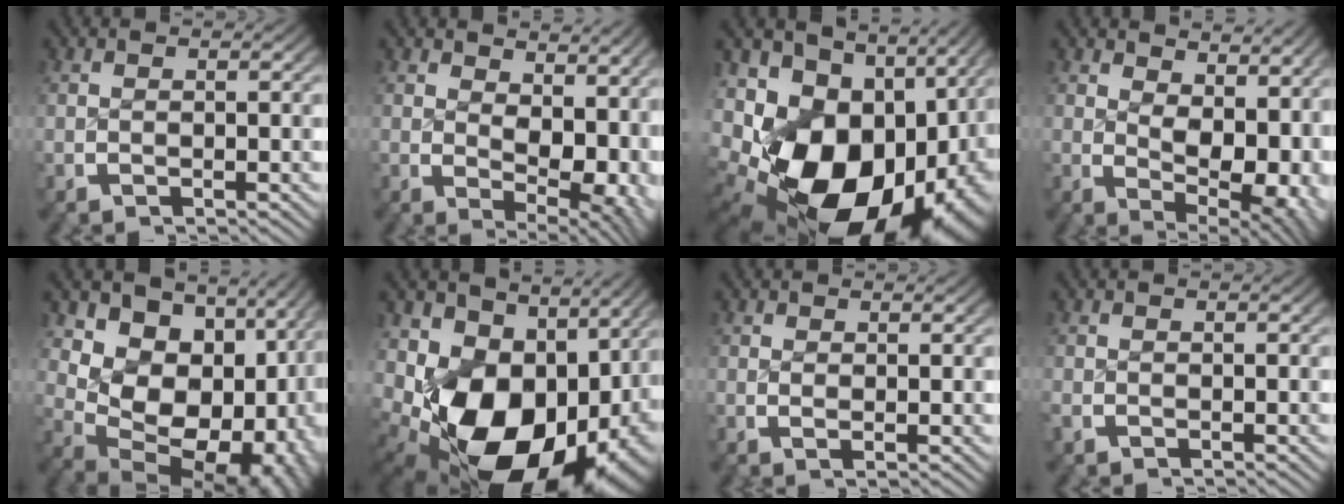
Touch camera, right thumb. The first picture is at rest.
{"total": 6.0, "force": [0.9, 3.4, 4.9], "torque": [-0.069, -0.033, 0.032]}
{"total": 22.1, "force": [-2.4, 15.0, 16.0], "torque": [-0.295, -0.075, -0.010]}
{"total": 7.3, "force": [0.9, 4.1, 5.9], "torque": [-0.089, -0.037, 0.035]}
{"total": 16.9, "force": [-0.5, 12.1, 11.7], "torque": [-0.208, -0.047, 0.001]}
{"total": 19.6, "force": [-2.5, 13.4, 14.2], "torque": [-0.255, -0.076, -0.009]}
{"total": 0.7, "force": [0.3, 0.3, 0.5], "torque": [-0.010, -0.008, 0.009]}
{"total": 0.7, "force": [-0.4, 0.6, 0.2], "torque": [-0.009, -0.005, -0.005]}